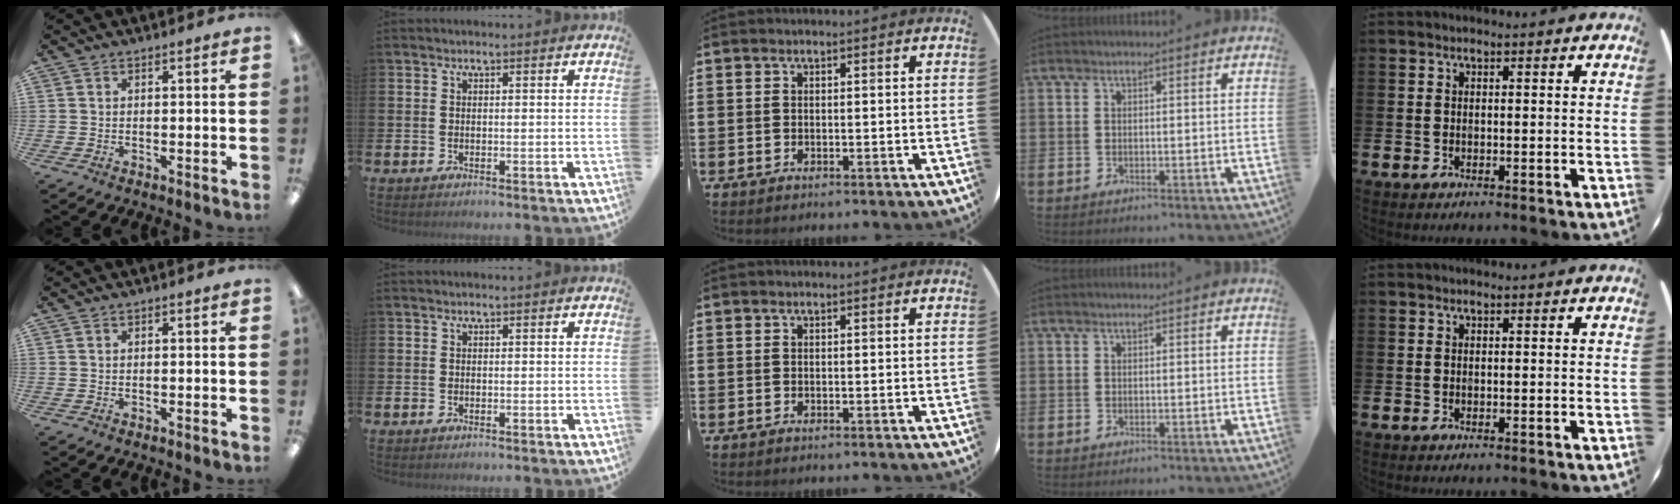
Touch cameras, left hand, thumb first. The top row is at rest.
{}